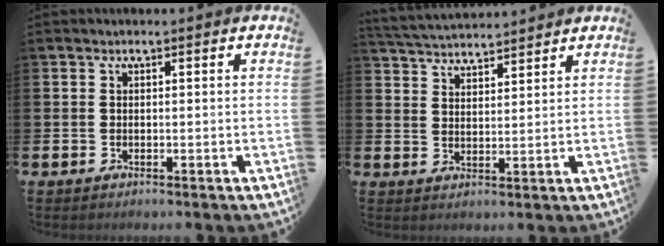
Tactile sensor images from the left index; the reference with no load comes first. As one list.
[{"total": 4.2, "force": [4.2, 0.5, 0.0], "torque": [-0.014, -0.022, 0.075]}]